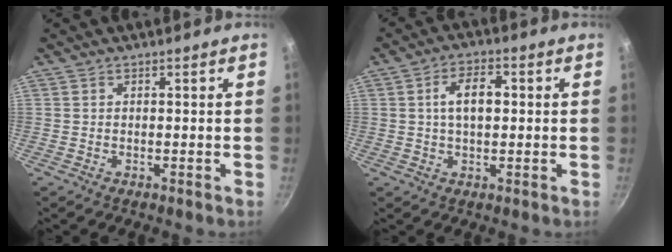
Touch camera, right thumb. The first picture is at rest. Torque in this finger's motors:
{"motor_torque": [0.28, 2.21, 0.98, 0.53, 0.32]}